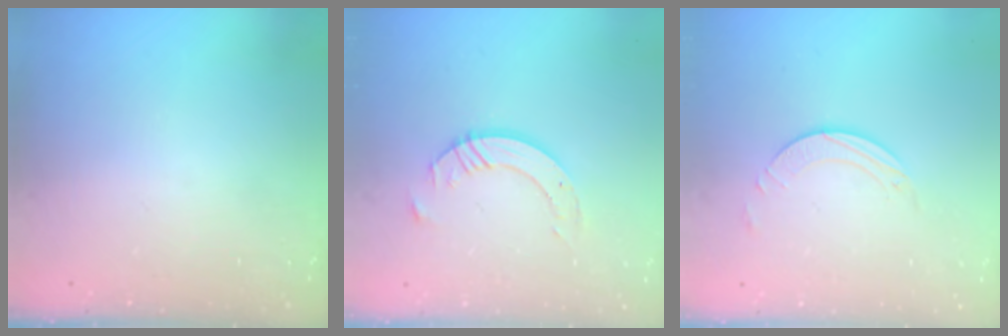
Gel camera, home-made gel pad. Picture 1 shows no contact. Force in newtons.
{"total": 8.0, "press": 7.9, "slide": 0.7}
{"total": 2.5, "press": 2.5, "slide": 0.2}